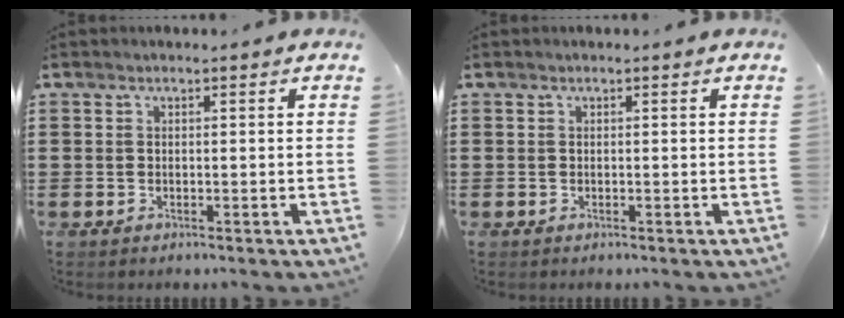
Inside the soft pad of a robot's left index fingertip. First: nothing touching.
{"total": 0.0}